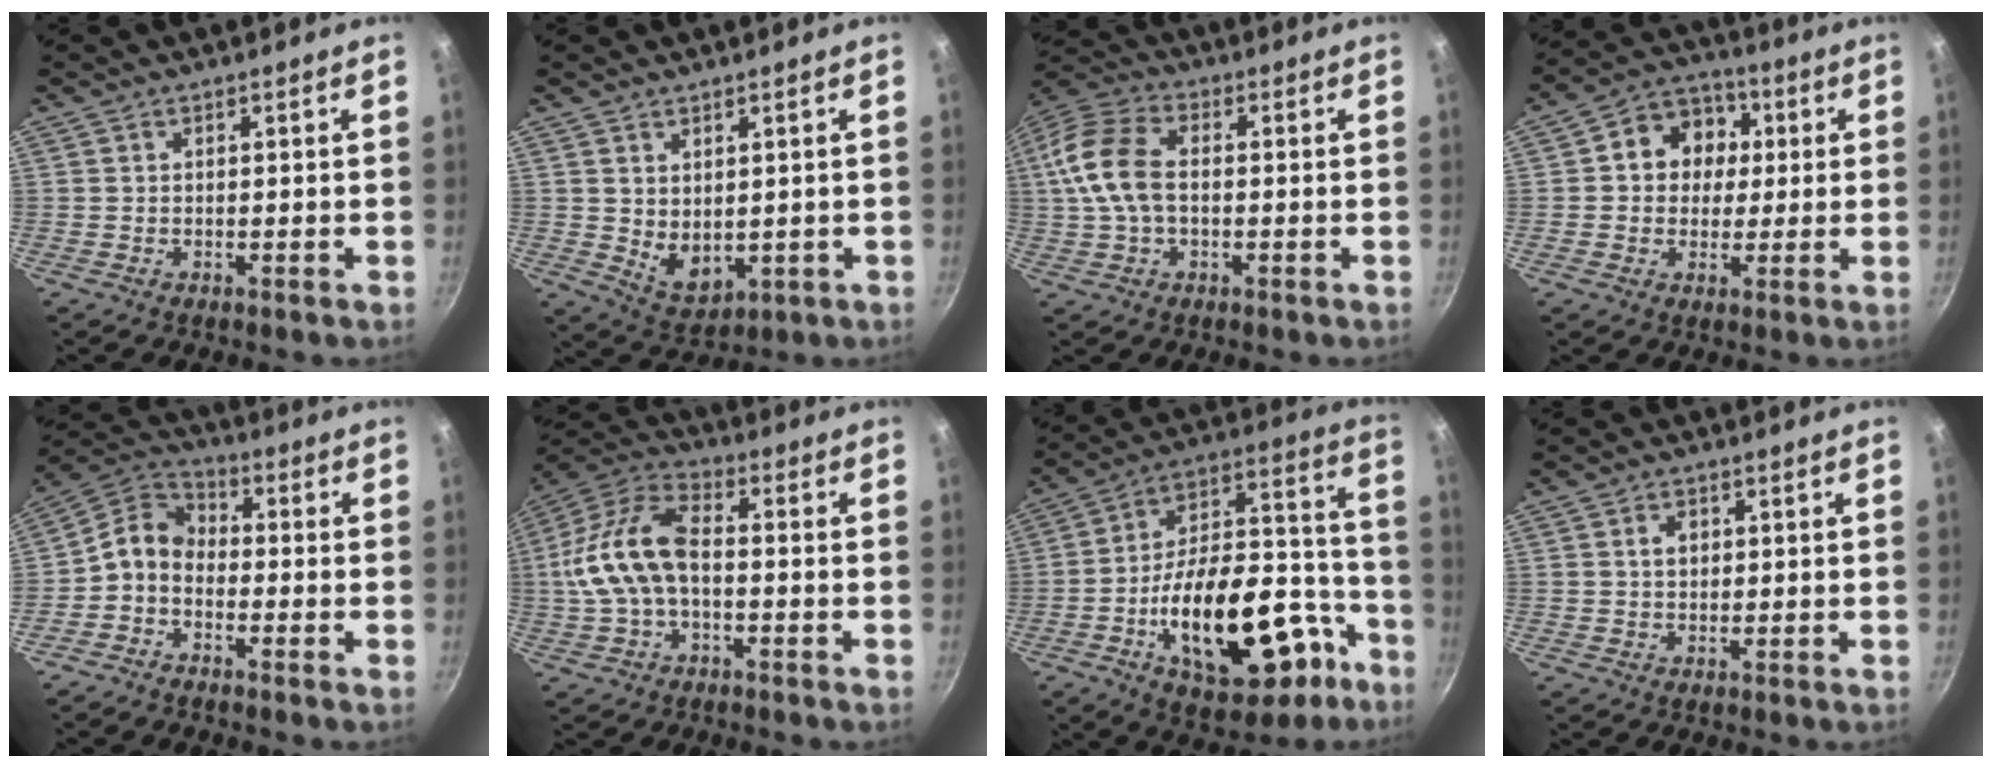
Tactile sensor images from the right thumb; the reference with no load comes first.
{"total": 6.1, "force": [1.2, 4.1, 4.4], "torque": [-0.058, -0.022, 0.039]}
{"total": 12.7, "force": [0.3, 7.9, 9.9], "torque": [-0.199, 0.031, -0.008]}
{"total": 10.2, "force": [1.7, 8.9, 4.8], "torque": [-0.032, 0.013, 0.009]}
{"total": 7.1, "force": [-2.3, 5.0, 4.4], "torque": [-0.081, 0.045, -0.067]}
{"total": 14.3, "force": [-1.3, 7.9, 11.8], "torque": [-0.224, 0.043, -0.039]}
{"total": 28.9, "force": [-11.6, 14.6, 22.0], "torque": [-0.284, 0.087, -0.160]}
{"total": 2.3, "force": [0.5, 1.8, 1.4], "torque": [-0.013, 0.003, 0.007]}